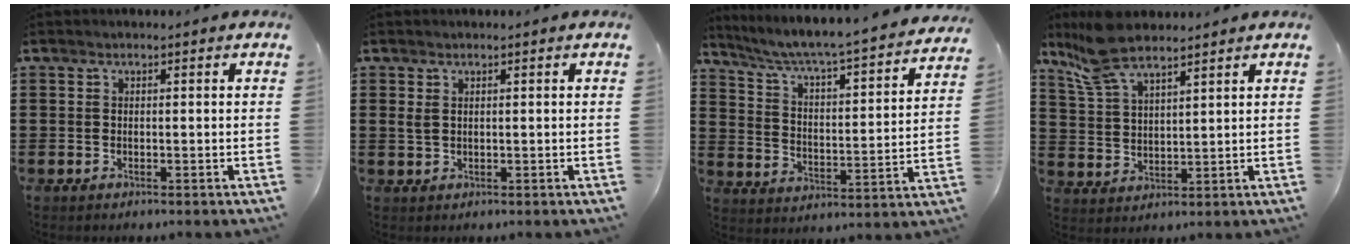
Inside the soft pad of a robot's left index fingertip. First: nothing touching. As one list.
[{"total": 1.3, "force": [0.5, 0.7, 1.0], "torque": [-0.023, 0.005, 0.009]}, {"total": 4.7, "force": [4.3, -0.6, 1.7], "torque": [-0.056, -0.043, 0.061]}, {"total": 8.1, "force": [6.5, 2.1, 4.3], "torque": [-0.102, -0.005, 0.123]}]